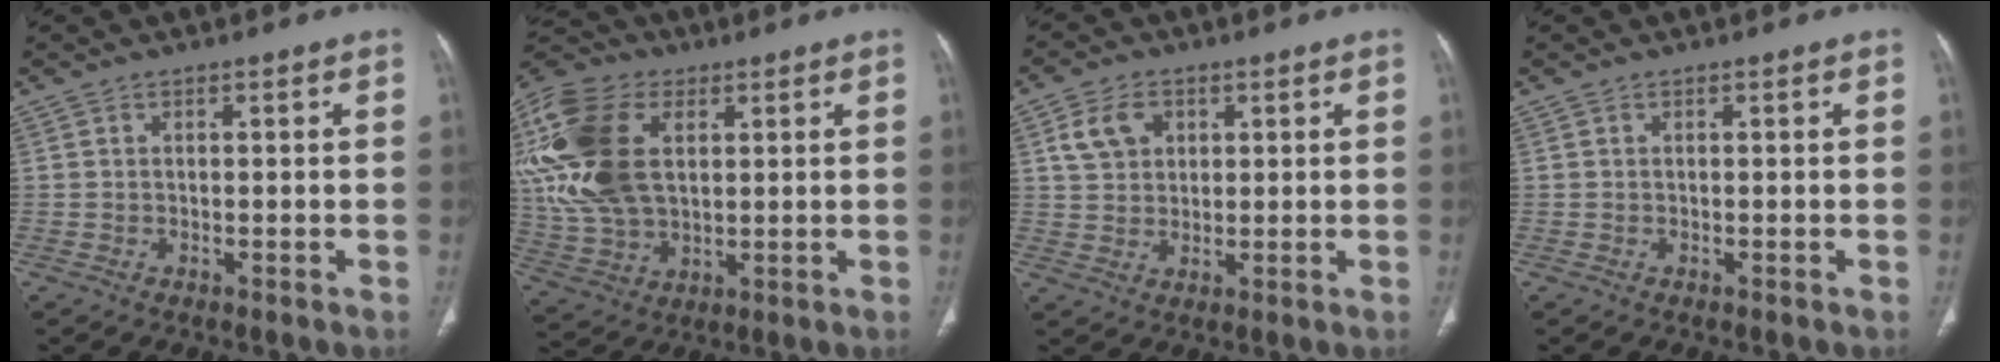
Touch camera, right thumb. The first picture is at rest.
{"total": 21.8, "force": [4.9, 13.6, 16.3], "torque": [-0.357, -0.004, 0.091]}
{"total": 6.3, "force": [2.4, 4.7, 3.3], "torque": [-0.045, -0.003, 0.046]}
{"total": 0.0}